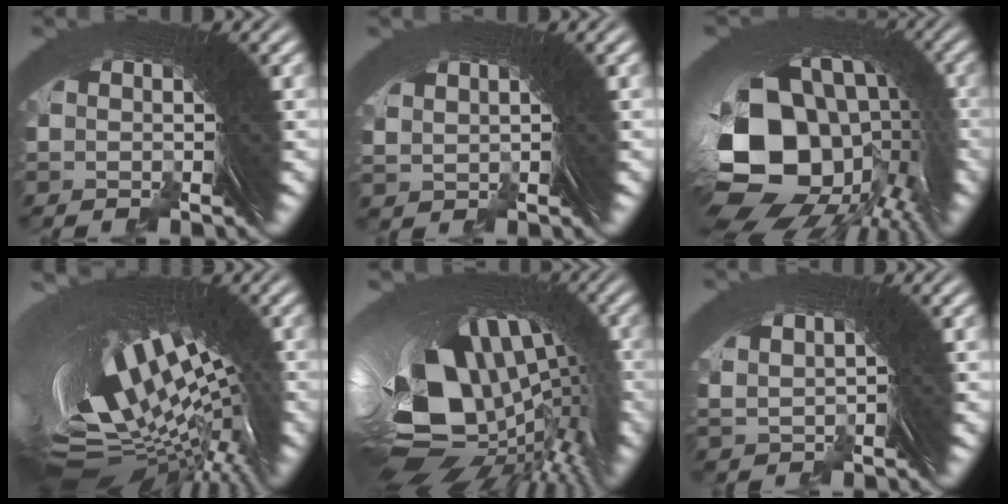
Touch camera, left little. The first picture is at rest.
{"total": 0.7, "force": [0.3, 0.4, -0.5], "torque": [0.003, -0.006, 0.020]}
{"total": 22.5, "force": [-3.5, 15.8, 15.6], "torque": [-0.292, -0.064, -0.039]}
{"total": 20.8, "force": [0.1, 11.4, 17.4], "torque": [-0.311, -0.033, 0.018]}
{"total": 18.7, "force": [-3.4, 12.5, 13.6], "torque": [-0.258, -0.052, -0.031]}
{"total": 1.4, "force": [0.4, 1.3, 0.3], "torque": [-0.024, -0.011, 0.024]}